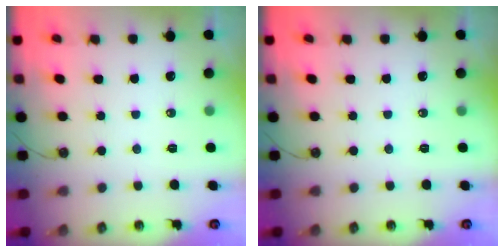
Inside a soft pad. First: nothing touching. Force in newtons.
{"total": 0.0}